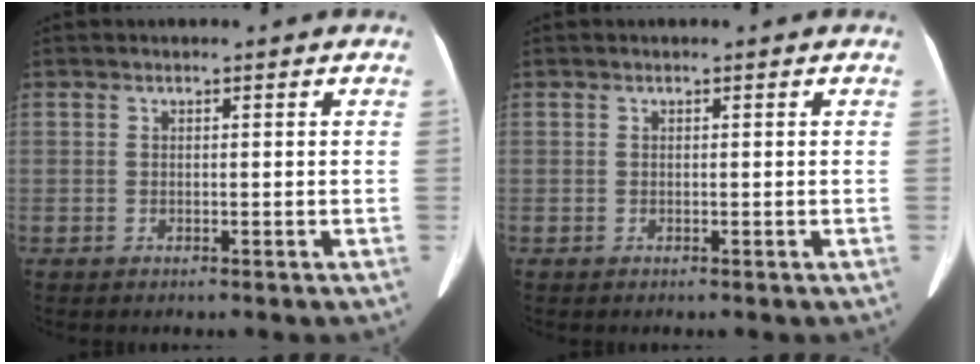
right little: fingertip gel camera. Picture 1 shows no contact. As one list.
[{"total": 0.0}]